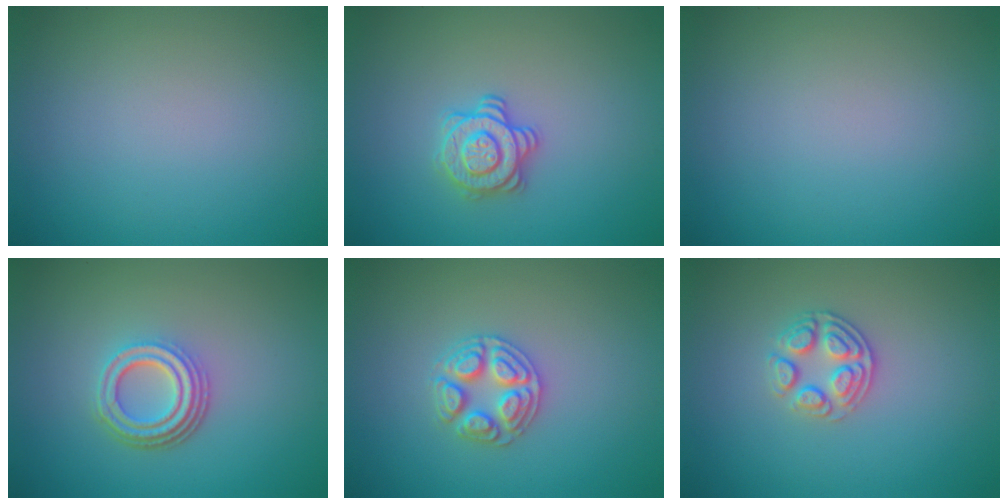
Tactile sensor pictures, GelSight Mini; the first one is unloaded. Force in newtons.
{"total": 2.8, "press": 2.7, "slide": 0.9}
{"total": 0.0}
{"total": 4.2, "press": 3.1, "slide": 2.7}
{"total": 3.0, "press": 2.9, "slide": 0.4}
{"total": 2.6, "press": 2.5, "slide": 0.9}